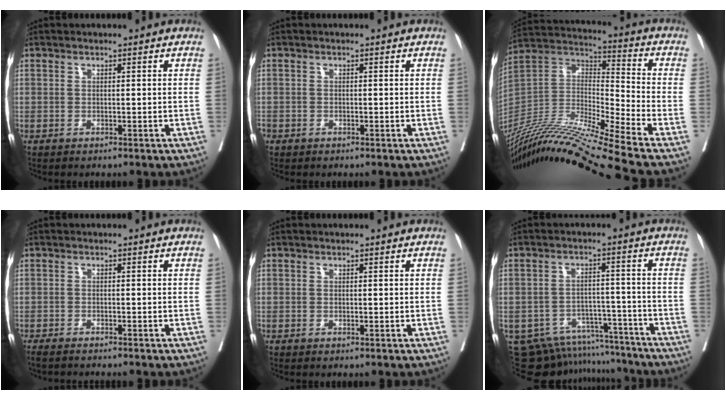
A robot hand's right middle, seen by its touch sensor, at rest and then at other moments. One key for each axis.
{"total": 1.0, "fx": -0.6, "fy": 0.8, "fz": 0.2, "tx": -0.008, "ty": 0.002, "tz": -0.011}
{"total": 21.4, "fx": -18.4, "fy": -2.7, "fz": 10.6, "tx": -0.231, "ty": -0.006, "tz": -0.342}
{"total": 3.4, "fx": -3.1, "fy": 0.2, "fz": 1.5, "tx": -0.023, "ty": -0.007, "tz": -0.044}
{"total": 0.0}
{"total": 12.5, "fx": -11.6, "fy": 4.3, "fz": 1.4, "tx": -0.018, "ty": 0.028, "tz": -0.156}